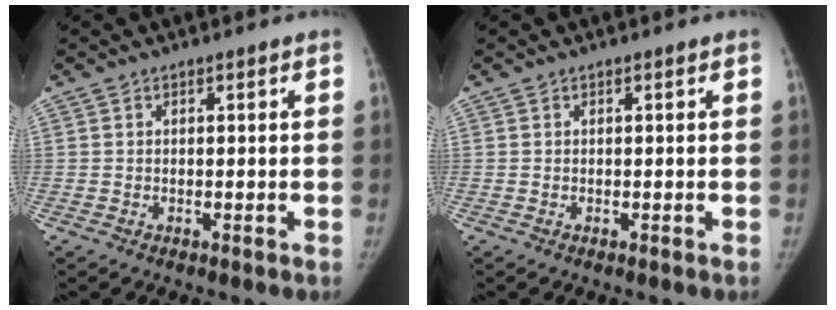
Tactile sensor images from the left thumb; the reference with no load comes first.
{"total": 0.0}